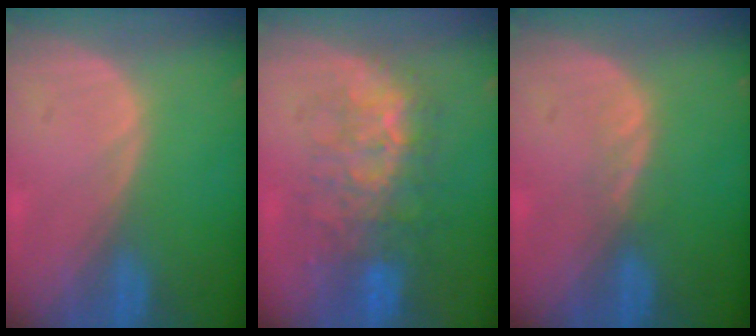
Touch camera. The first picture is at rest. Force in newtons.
{"total": 8.9, "press": 8.5, "slide": 2.8}
{"total": 1.5, "press": 1.5, "slide": 0.2}